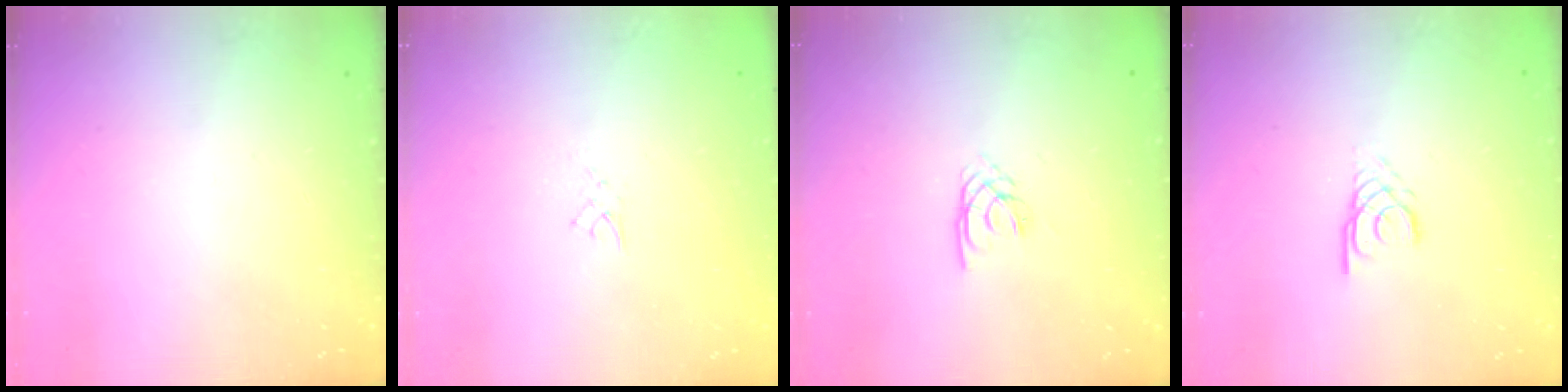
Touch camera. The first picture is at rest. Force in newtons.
{"total": 2.4, "press": 2.4, "slide": 0.4}
{"total": 2.1, "press": 2.1, "slide": 0.4}
{"total": 2.2, "press": 2.2, "slide": 0.2}